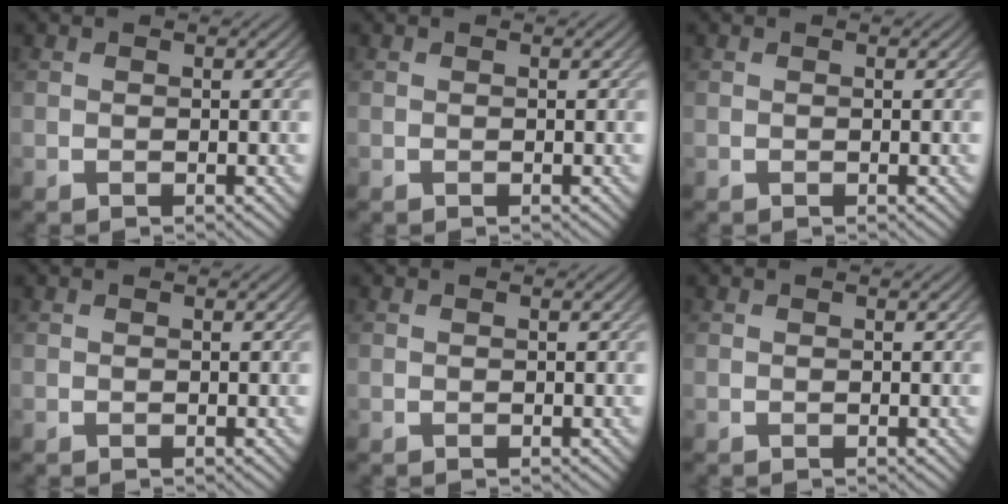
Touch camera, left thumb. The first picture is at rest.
{"total": 0.0}
{"total": 0.0}
{"total": 0.0}
{"total": 0.0}
{"total": 0.0}